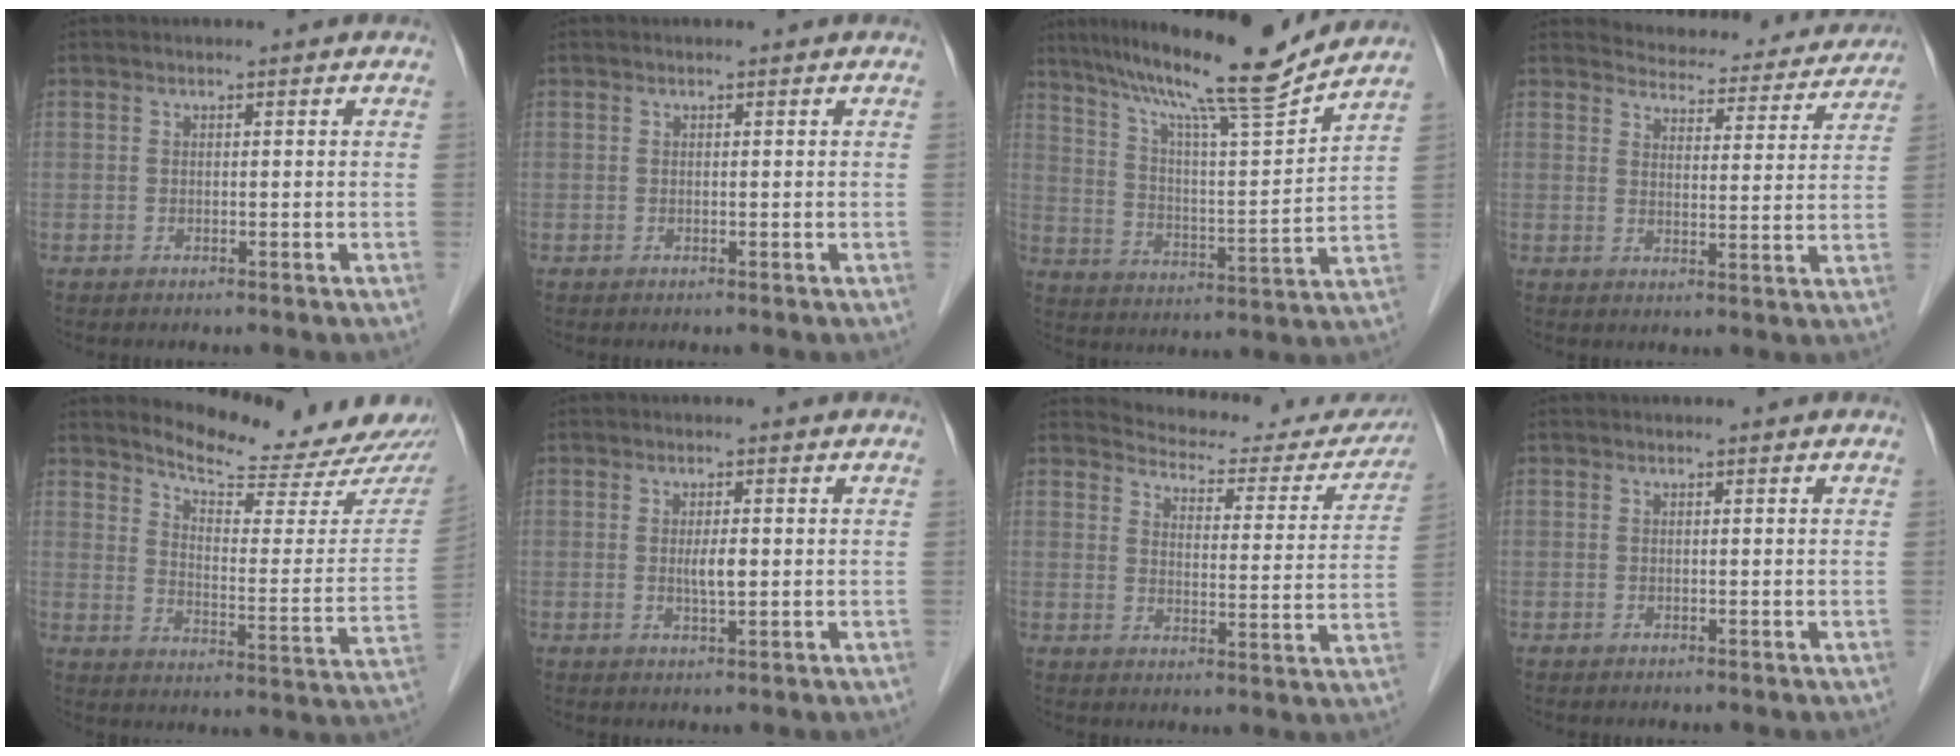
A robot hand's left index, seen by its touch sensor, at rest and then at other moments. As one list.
[{"total": 0.0}, {"total": 17.0, "force": [14.5, -0.8, 8.9], "torque": [-0.152, -0.003, 0.230]}, {"total": 14.2, "force": [13.7, 3.4, 1.9], "torque": [-0.001, -0.012, 0.151]}, {"total": 18.9, "force": [17.9, 2.5, 5.4], "torque": [-0.066, -0.085, 0.221]}, {"total": 2.5, "force": [0.1, 0.5, 2.4], "torque": [-0.047, -0.002, 0.004]}, {"total": 16.8, "force": [16.1, 4.0, 2.7], "torque": [-0.014, -0.043, 0.181]}, {"total": 0.0}]